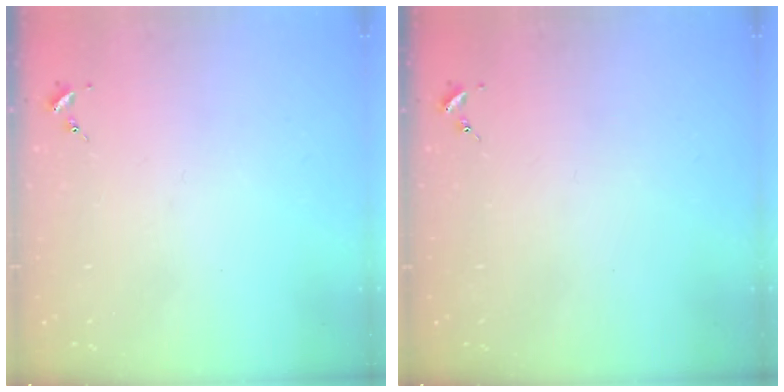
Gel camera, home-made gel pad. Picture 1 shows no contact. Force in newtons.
{"total": 0.0}